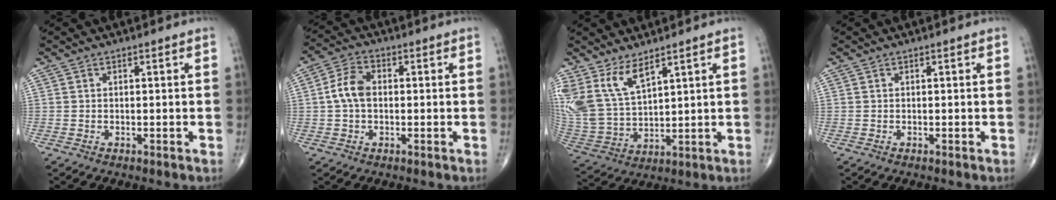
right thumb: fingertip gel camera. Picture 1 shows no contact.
{"total": 6.0, "force": [0.1, 4.0, 4.5], "torque": [-0.090, 0.018, -0.006]}
{"total": 11.4, "force": [7.3, 4.8, 7.4], "torque": [-0.152, -0.036, 0.170]}
{"total": 0.0}